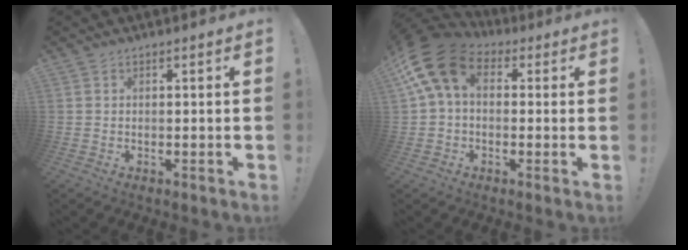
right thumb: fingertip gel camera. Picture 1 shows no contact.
{"total": 15.2, "force": [4.9, 9.5, 10.9], "torque": [-0.208, -0.003, 0.087]}